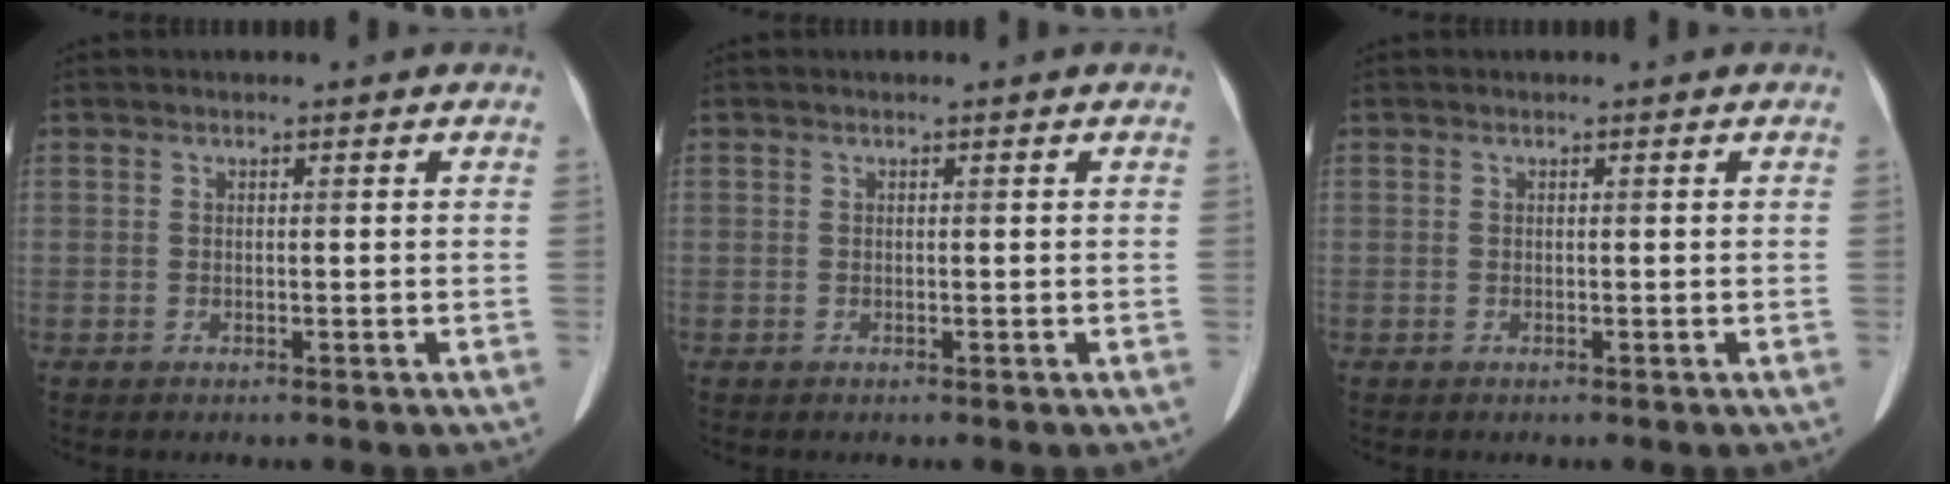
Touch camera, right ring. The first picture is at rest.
{"total": 0.0}
{"total": 0.0}